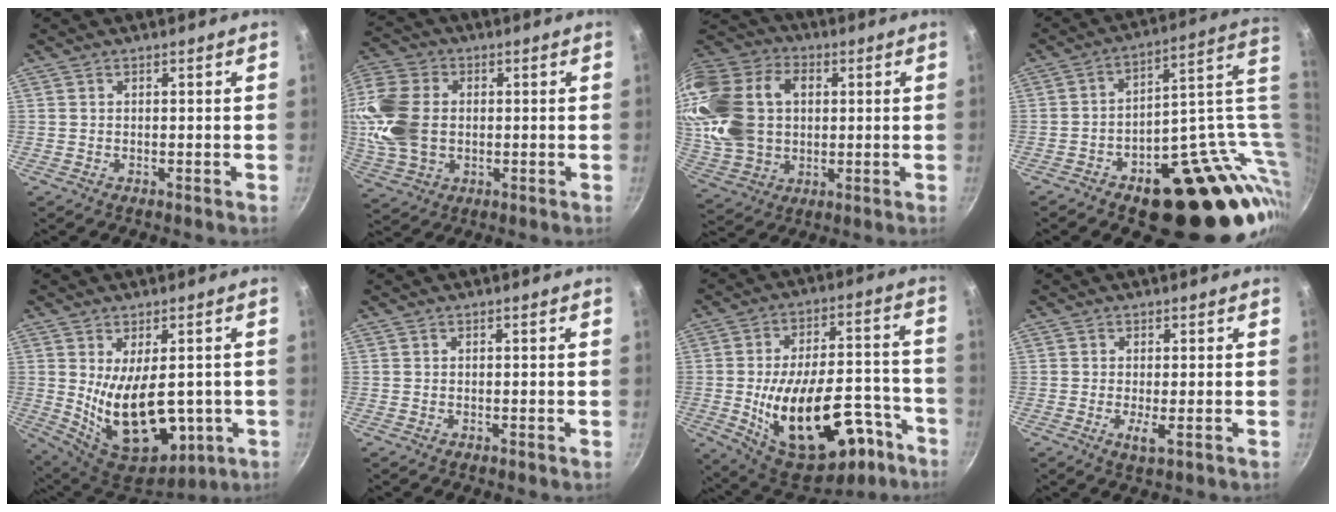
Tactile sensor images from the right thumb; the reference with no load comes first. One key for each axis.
{"total": 15.3, "fx": 0.3, "fy": 11.2, "fz": 10.5, "tx": -0.207, "ty": 0.008, "tz": 0.004}
{"total": 22.8, "fx": 3.4, "fy": 16.8, "fz": 15.0, "tx": -0.295, "ty": 0.021, "tz": 0.071}
{"total": 27.0, "fx": 0.0, "fy": 15.3, "fz": 22.2, "tx": -0.209, "ty": 0.023, "tz": 0.026}
{"total": 17.5, "fx": -1.6, "fy": 9.8, "fz": 14.4, "tx": -0.205, "ty": -0.034, "tz": 0.007}
{"total": 0.0}
{"total": 27.3, "fx": -11.5, "fy": 14.1, "fz": 20.4, "tx": -0.270, "ty": 0.055, "tz": -0.145}
{"total": 2.4, "fx": -0.5, "fy": 0.4, "fz": 2.3, "tx": -0.049, "ty": -0.009, "tz": -0.007}